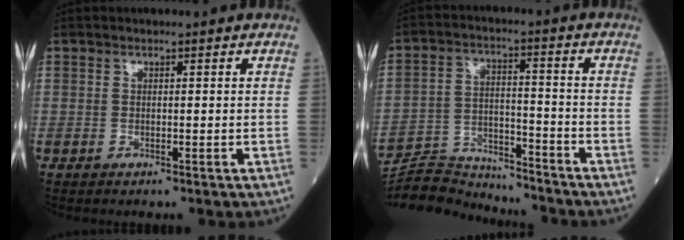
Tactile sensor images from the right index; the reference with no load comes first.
{"total": 11.2, "force": [-11.1, 1.1, 0.2], "torque": [-0.008, 0.028, -0.193]}